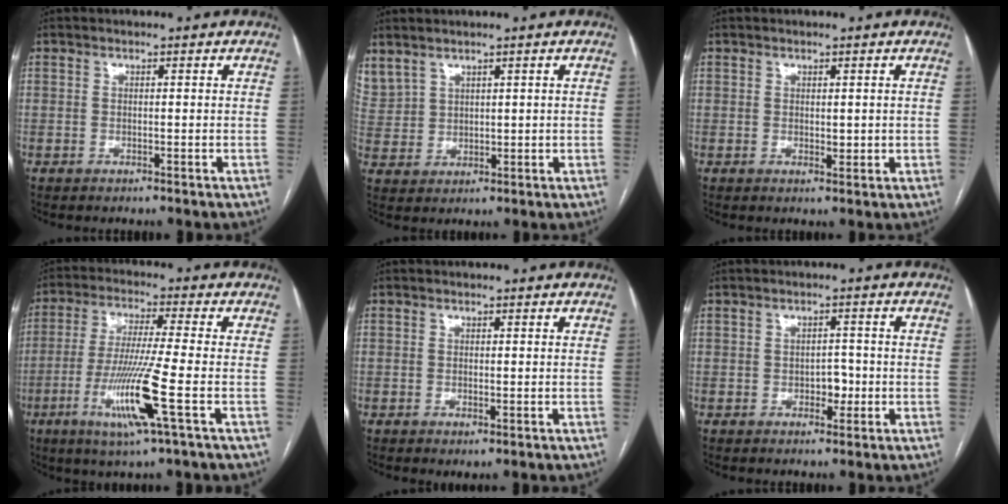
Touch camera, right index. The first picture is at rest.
{"total": 7.9, "force": [5.1, 5.2, 3.1], "torque": [-0.094, 0.017, 0.124]}
{"total": 1.5, "force": [0.2, 1.0, 1.2], "torque": [-0.014, -0.003, 0.005]}
{"total": 11.6, "force": [-4.0, -1.0, 10.8], "torque": [-0.216, -0.023, -0.079]}
{"total": 1.0, "force": [-0.3, 0.4, 0.9], "torque": [-0.015, -0.003, 0.000]}
{"total": 2.6, "force": [-0.6, 1.7, 1.9], "torque": [-0.018, 0.006, -0.007]}